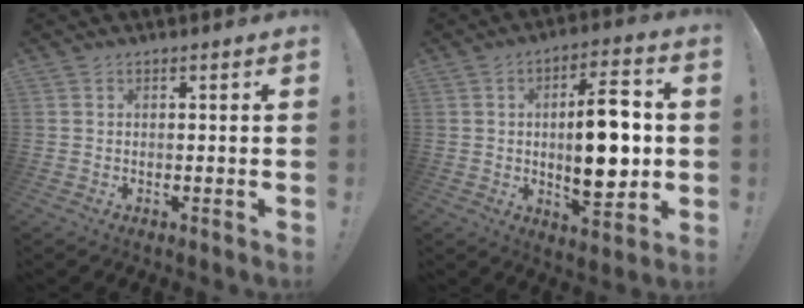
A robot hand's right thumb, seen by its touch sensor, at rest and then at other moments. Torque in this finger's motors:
{"motor_torque": [0.09, 0.50, 0.25, 0.03, 0.05]}